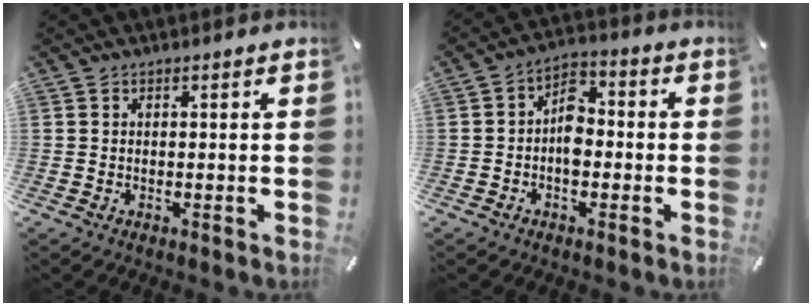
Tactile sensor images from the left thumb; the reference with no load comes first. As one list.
[{"total": 6.5, "force": [-1.8, 4.2, 4.5], "torque": [-0.076, 0.017, -0.034]}]